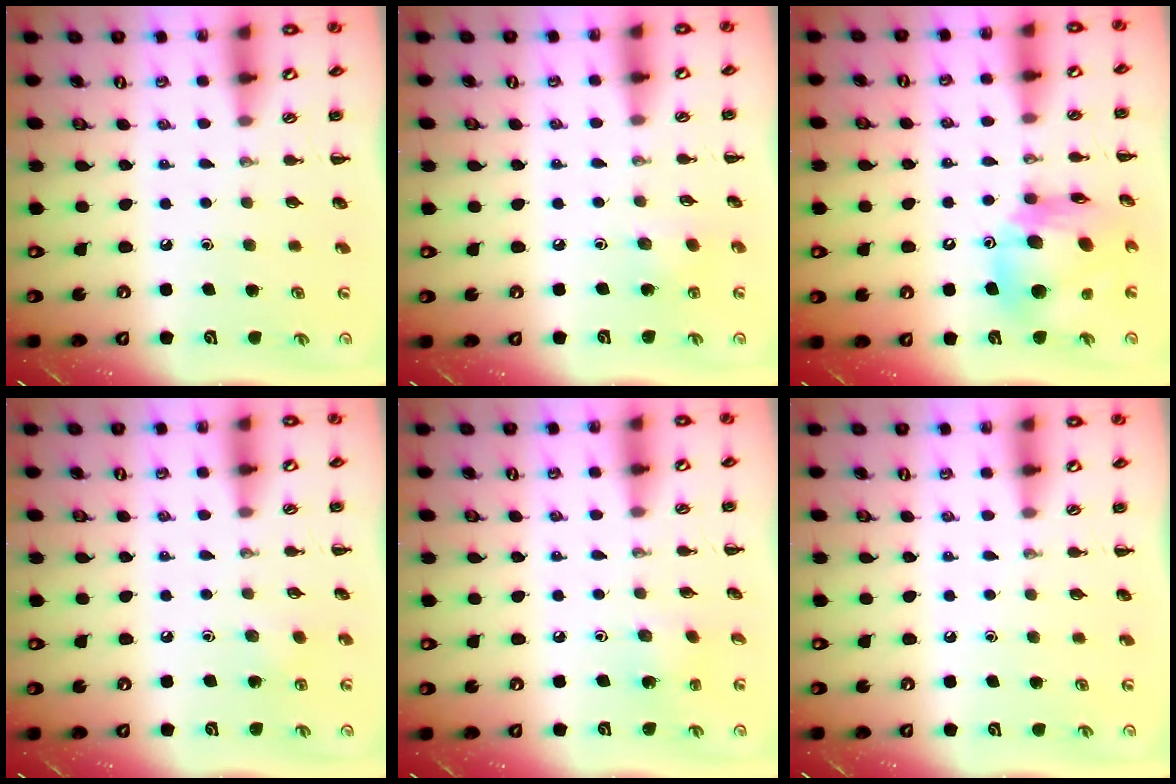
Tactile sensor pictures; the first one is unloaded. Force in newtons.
{"total": 4.0, "press": 3.9, "slide": 0.9}
{"total": 14.8, "press": 14.2, "slide": 4.4}
{"total": 3.1, "press": 3.0, "slide": 0.8}
{"total": 1.7, "press": 1.6, "slide": 0.6}
{"total": 0.0}